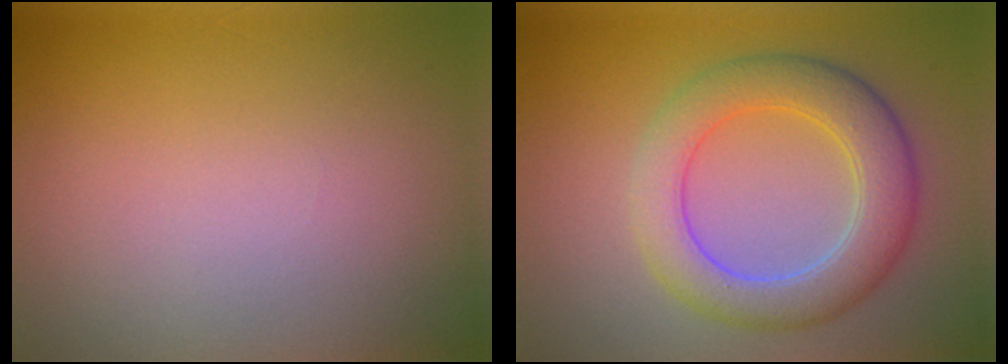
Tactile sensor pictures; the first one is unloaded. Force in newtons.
{"total": 5.8, "press": 5.8, "slide": 0.3}